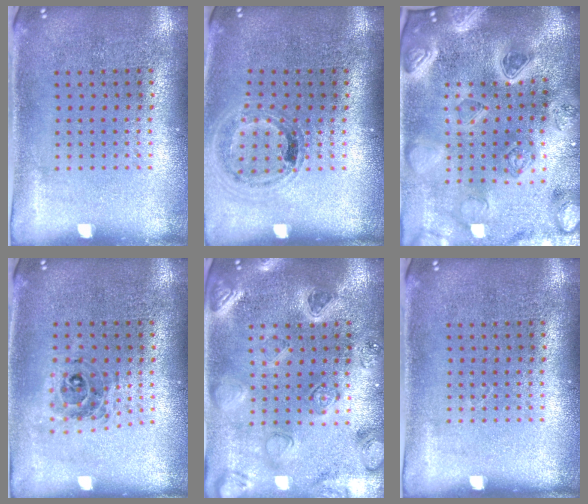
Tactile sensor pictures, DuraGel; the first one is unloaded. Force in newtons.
{"total": 0.9, "press": 0.9, "slide": 0.1}
{"total": 4.8, "press": 4.2, "slide": 2.4}
{"total": 0.7, "press": 0.7, "slide": 0.2}
{"total": 2.3, "press": 2.3, "slide": 0.1}
{"total": 0.0}